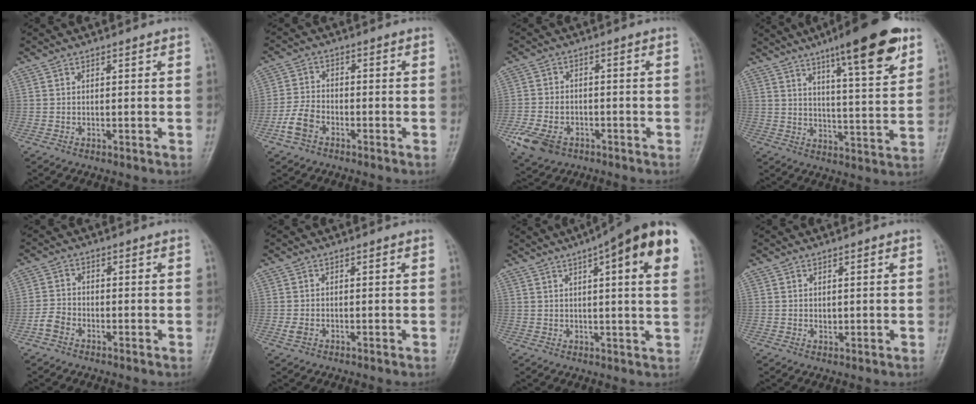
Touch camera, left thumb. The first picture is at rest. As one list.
[{"total": 5.2, "force": [-2.9, 3.3, 2.8], "torque": [-0.060, 0.014, -0.062]}, {"total": 8.3, "force": [-4.2, 5.7, 4.2], "torque": [-0.090, 0.016, -0.071]}, {"total": 17.2, "force": [10.3, 3.4, 13.4], "torque": [-0.176, -0.043, 0.152]}, {"total": 3.1, "force": [-2.0, 1.9, 1.4], "torque": [-0.030, 0.009, -0.046]}, {"total": 1.3, "force": [-0.7, 0.9, 0.8], "torque": [-0.026, -0.001, -0.015]}, {"total": 18.6, "force": [7.9, 3.9, 16.3], "torque": [-0.219, 0.003, 0.098]}, {"total": 0.9, "force": [0.1, 0.7, 0.5], "torque": [-0.003, 0.000, 0.003]}]